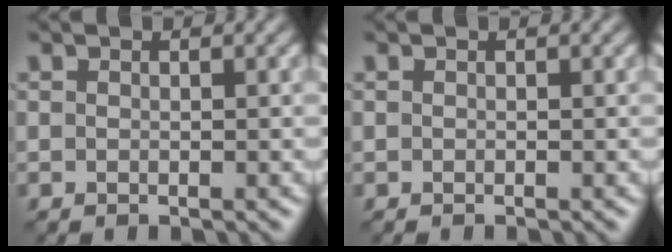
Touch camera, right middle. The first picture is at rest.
{"total": 0.0}